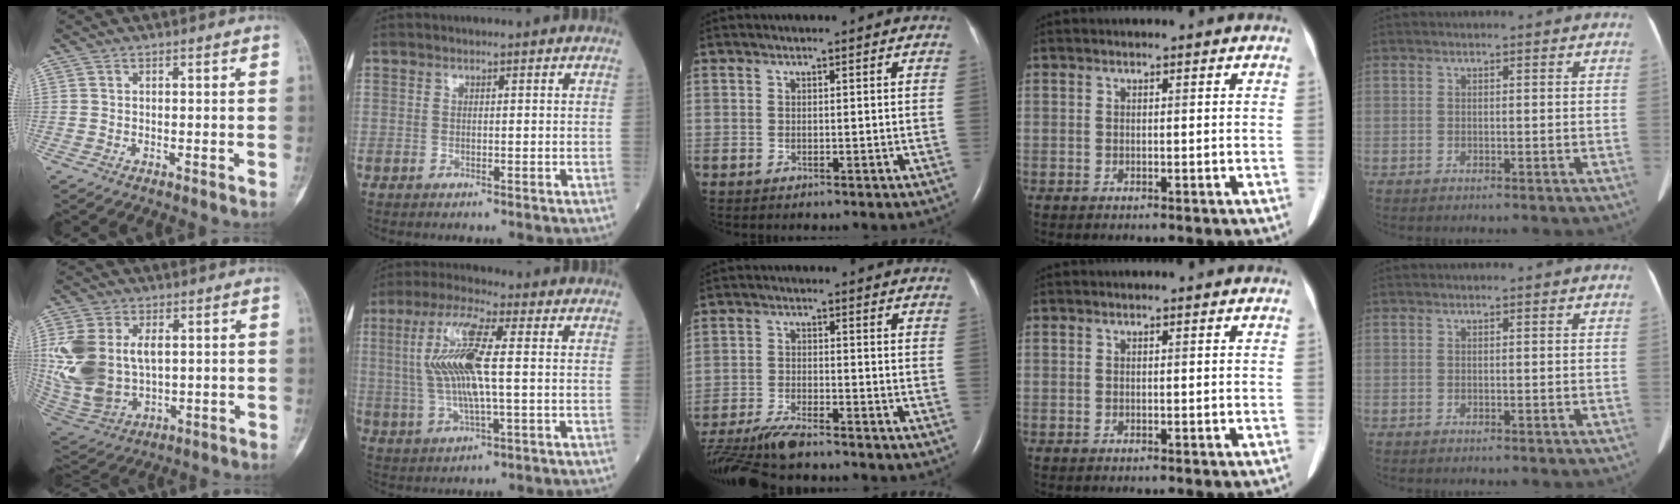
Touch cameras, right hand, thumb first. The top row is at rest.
{"thumb": {"total": 16.5, "force": [2.2, 10.8, 12.3], "torque": [-0.259, -0.010, 0.059]}, "index": {"total": 11.8, "force": [1.3, 1.9, 11.6], "torque": [-0.247, 0.010, 0.024]}, "middle": {"total": 10.7, "force": [-9.4, 1.1, 5.0], "torque": [-0.092, -0.024, -0.160]}}